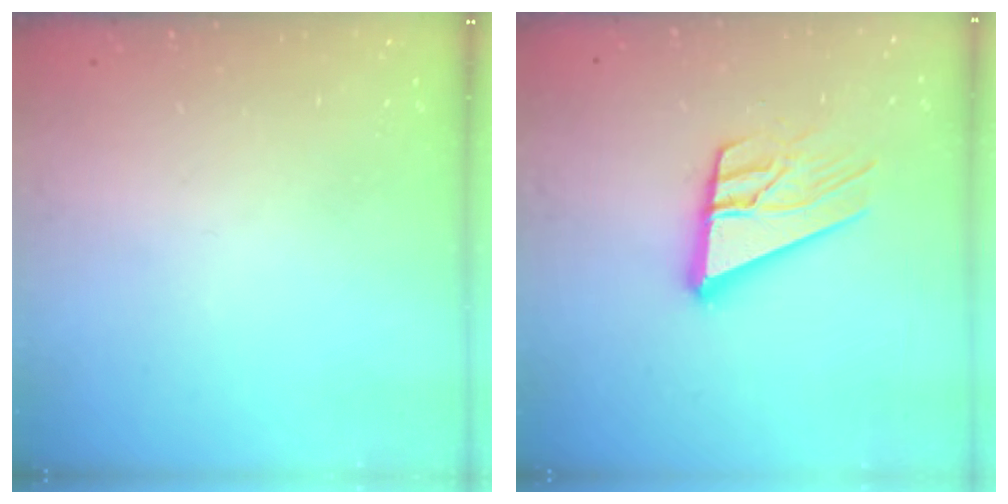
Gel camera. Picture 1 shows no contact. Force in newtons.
{"total": 14.1, "press": 13.9, "slide": 2.4}